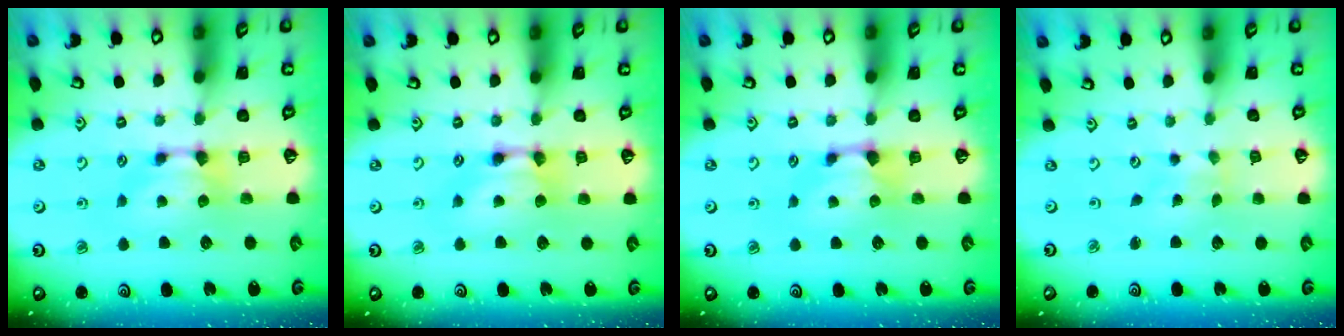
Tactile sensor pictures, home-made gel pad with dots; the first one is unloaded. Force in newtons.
{"total": 1.8, "press": 1.8, "slide": 0.1}
{"total": 0.9, "press": 0.6, "slide": 0.7}
{"total": 5.0, "press": 4.9, "slide": 0.8}